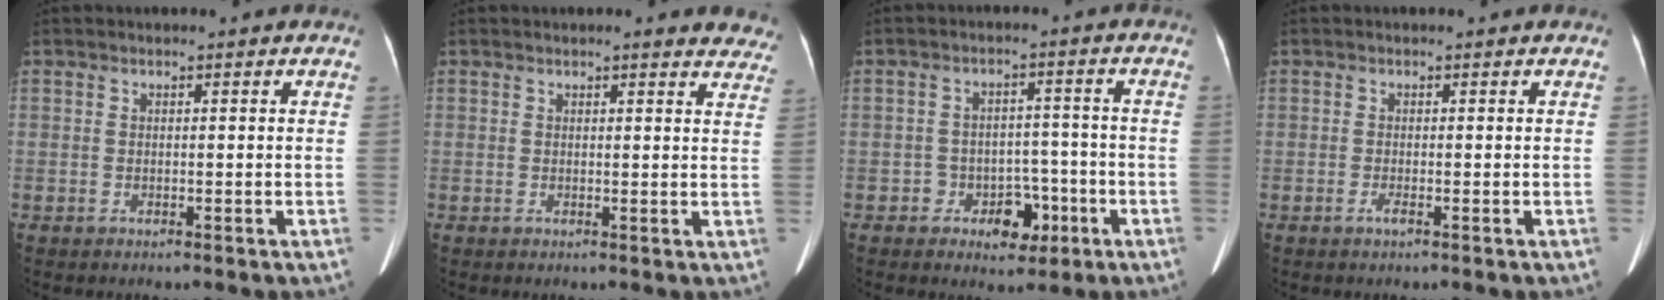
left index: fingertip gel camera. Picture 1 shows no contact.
{"total": 9.1, "force": [8.3, 2.0, 3.0], "torque": [-0.002, -0.013, 0.065]}
{"total": 5.5, "force": [-2.8, 3.9, 2.8], "torque": [-0.034, 0.017, -0.034]}
{"total": 0.8, "force": [-0.4, 0.0, 0.6], "torque": [-0.014, -0.002, -0.008]}